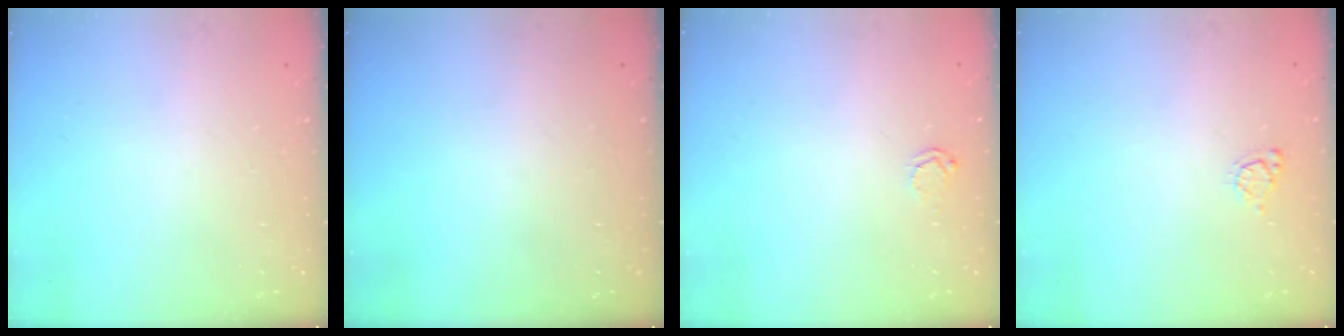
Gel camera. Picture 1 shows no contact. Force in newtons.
{"total": 0.0}
{"total": 2.9, "press": 2.9, "slide": 0.3}
{"total": 3.8, "press": 3.8, "slide": 0.3}